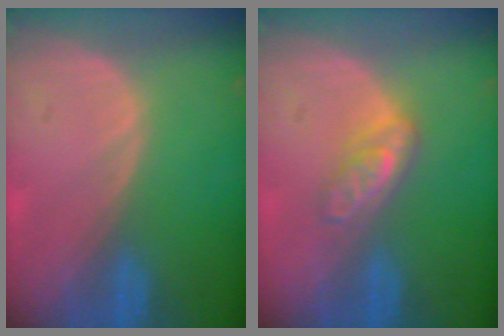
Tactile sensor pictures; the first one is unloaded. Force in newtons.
{"total": 4.8, "press": 4.2, "slide": 2.3}